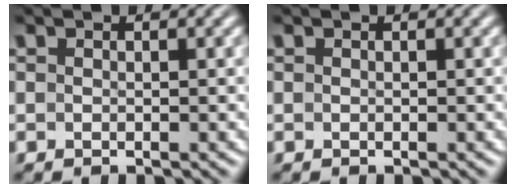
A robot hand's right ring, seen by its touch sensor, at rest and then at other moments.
{"total": 0.0}